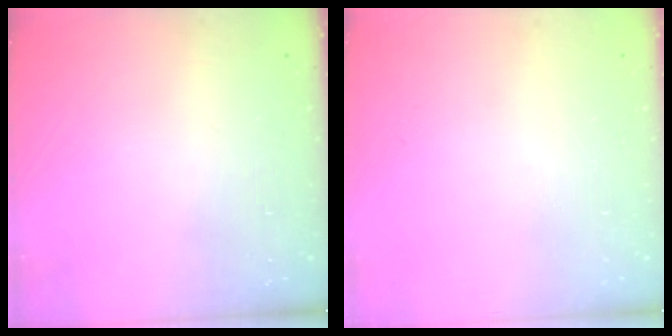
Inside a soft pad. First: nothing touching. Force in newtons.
{"total": 0.0}